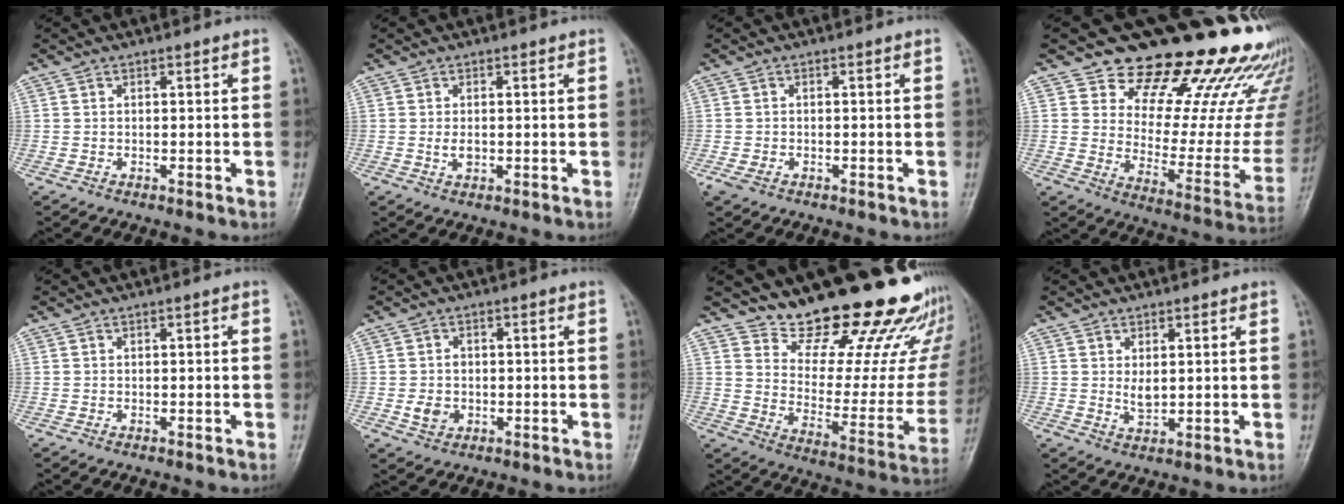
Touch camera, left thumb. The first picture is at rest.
{"total": 1.9, "force": [0.1, 1.2, 1.4], "torque": [-0.024, -0.003, 0.004]}
{"total": 2.0, "force": [-0.9, 1.3, 1.2], "torque": [-0.029, -0.003, -0.015]}
{"total": 28.7, "force": [21.5, 11.8, 14.8], "torque": [-0.164, -0.133, 0.279]}
{"total": 0.0}
{"total": 4.0, "force": [-0.7, 3.4, 2.0], "torque": [-0.023, 0.002, -0.009]}
{"total": 24.8, "force": [20.8, 7.7, 11.0], "torque": [-0.115, -0.160, 0.284]}
{"total": 2.8, "force": [1.0, 1.6, 2.1], "torque": [-0.030, -0.012, 0.021]}